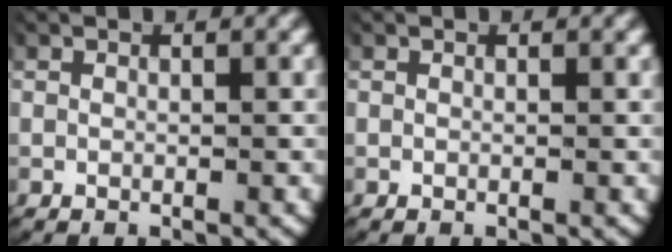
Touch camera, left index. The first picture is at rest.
{"total": 0.0}